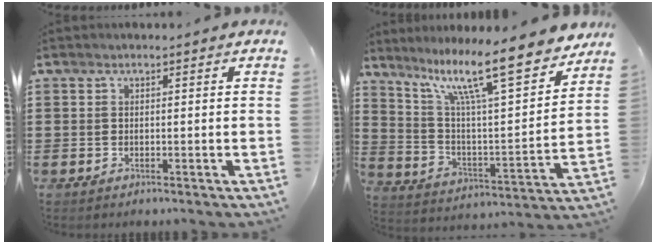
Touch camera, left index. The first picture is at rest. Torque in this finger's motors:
{"motor_torque": [1.99, -0.14, 1.05, 0.21]}